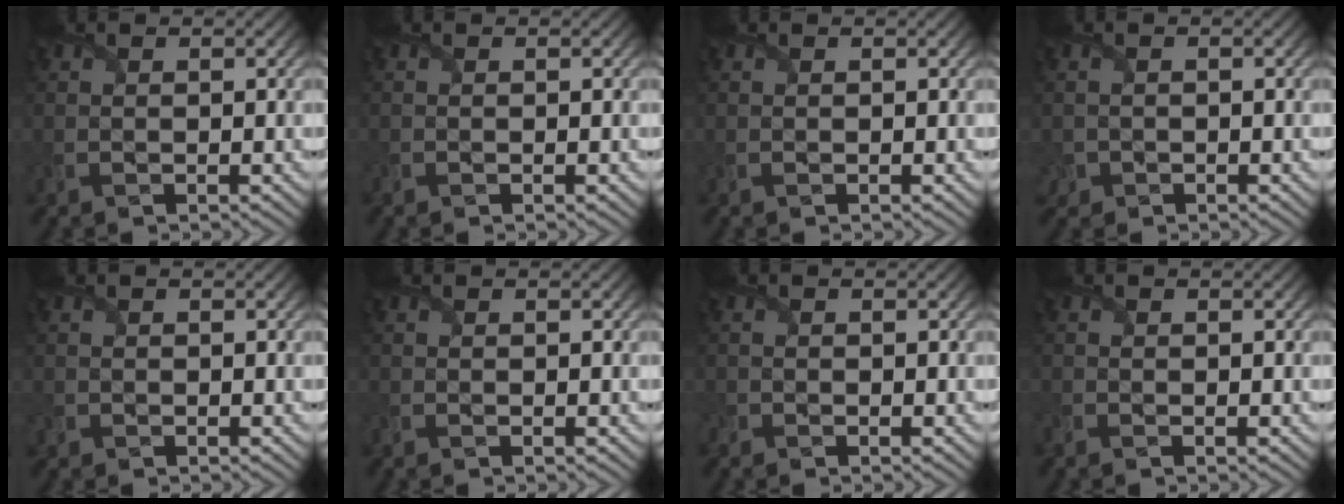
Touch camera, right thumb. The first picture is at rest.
{"total": 0.5, "force": [-0.4, 0.2, 0.1], "torque": [-0.004, -0.002, -0.008]}
{"total": 0.0}
{"total": 1.5, "force": [-0.7, 1.3, 0.0], "torque": [-0.006, -0.005, -0.015]}
{"total": 0.7, "force": [-0.4, 0.6, -0.1], "torque": [0.001, -0.003, -0.012]}
{"total": 0.8, "force": [-0.5, 0.5, 0.3], "torque": [-0.009, -0.004, -0.009]}
{"total": 1.3, "force": [-1.0, 0.8, 0.3], "torque": [-0.014, -0.005, -0.021]}
{"total": 1.4, "force": [-0.9, 0.8, 0.7], "torque": [-0.024, -0.006, -0.020]}